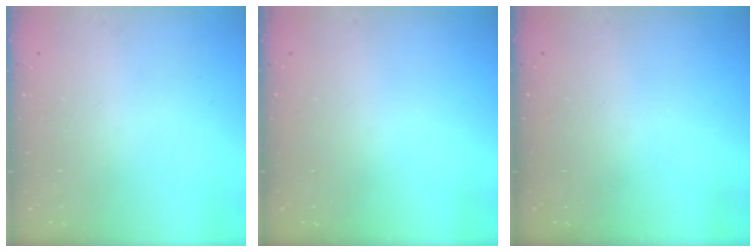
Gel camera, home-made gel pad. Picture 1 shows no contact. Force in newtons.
{"total": 0.0}
{"total": 0.0}